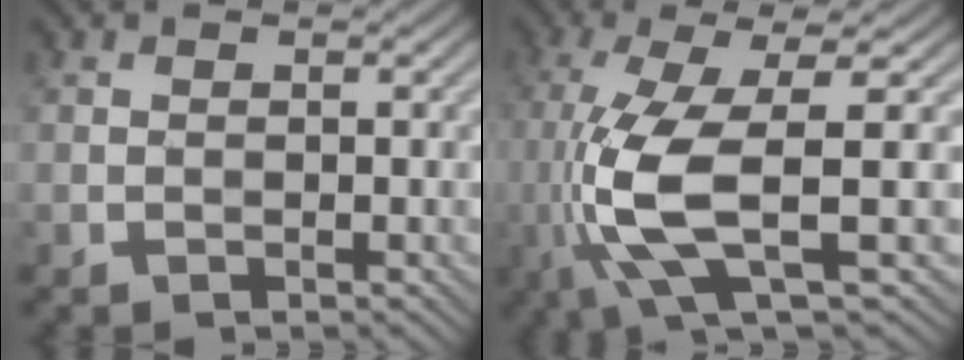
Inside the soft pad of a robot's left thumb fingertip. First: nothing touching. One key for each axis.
{"total": 10.6, "fx": -2.0, "fy": 2.3, "fz": 10.1, "tx": -0.223, "ty": -0.006, "tz": -0.039}